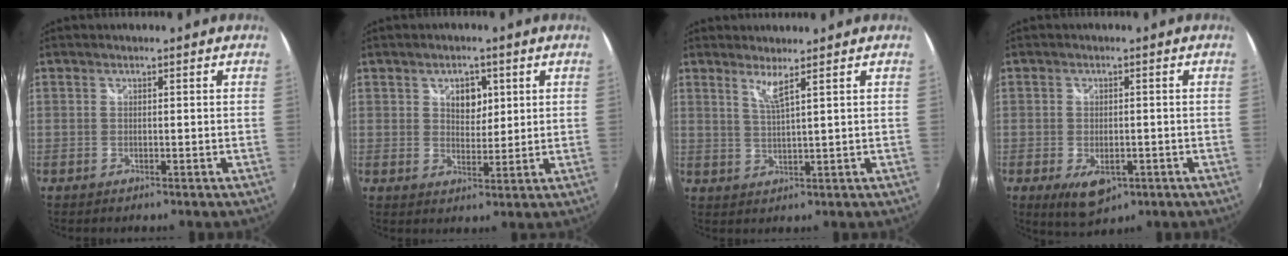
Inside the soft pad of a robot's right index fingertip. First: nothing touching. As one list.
[{"total": 4.8, "force": [1.8, 3.2, 3.1], "torque": [-0.042, 0.005, 0.030]}, {"total": 3.0, "force": [2.0, -0.6, 2.1], "torque": [-0.044, -0.011, 0.036]}, {"total": 6.9, "force": [-2.8, 3.7, 5.1], "torque": [-0.096, -0.024, -0.041]}]